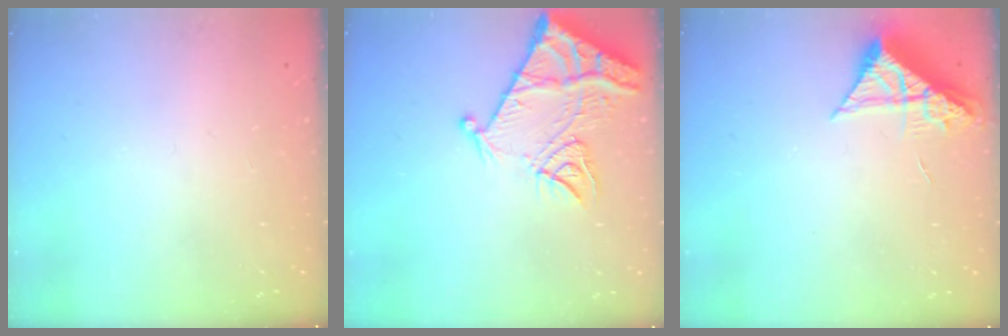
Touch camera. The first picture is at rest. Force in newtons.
{"total": 12.8, "press": 12.7, "slide": 1.2}
{"total": 8.4, "press": 8.4, "slide": 0.8}